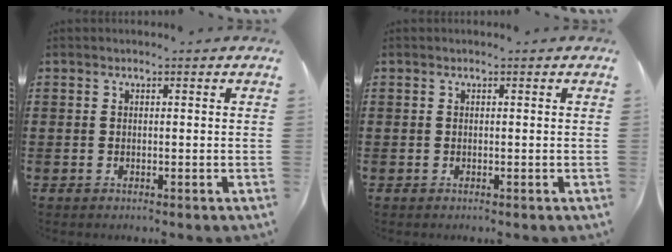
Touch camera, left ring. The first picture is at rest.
{"total": 0.0}